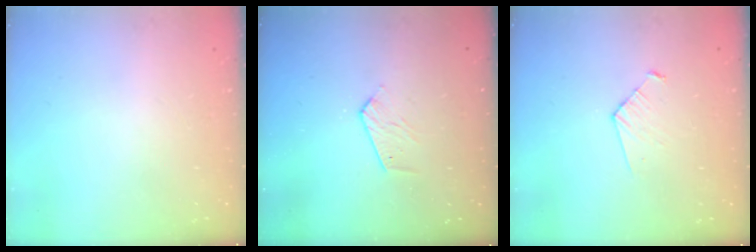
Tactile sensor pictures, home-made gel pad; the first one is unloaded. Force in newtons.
{"total": 4.8, "press": 4.8, "slide": 0.5}
{"total": 5.2, "press": 5.2, "slide": 0.3}